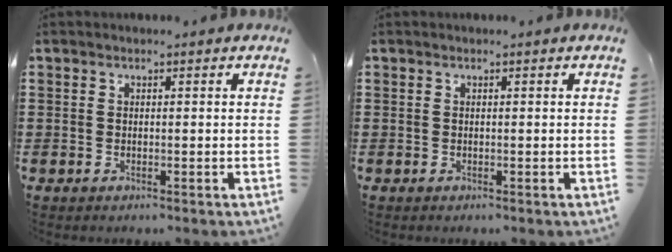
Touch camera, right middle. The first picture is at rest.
{"total": 0.0}